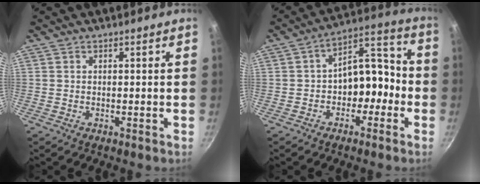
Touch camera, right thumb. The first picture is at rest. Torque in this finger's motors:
{"motor_torque": [-0.31, 0.66, 0.27, 0.32, 0.04]}